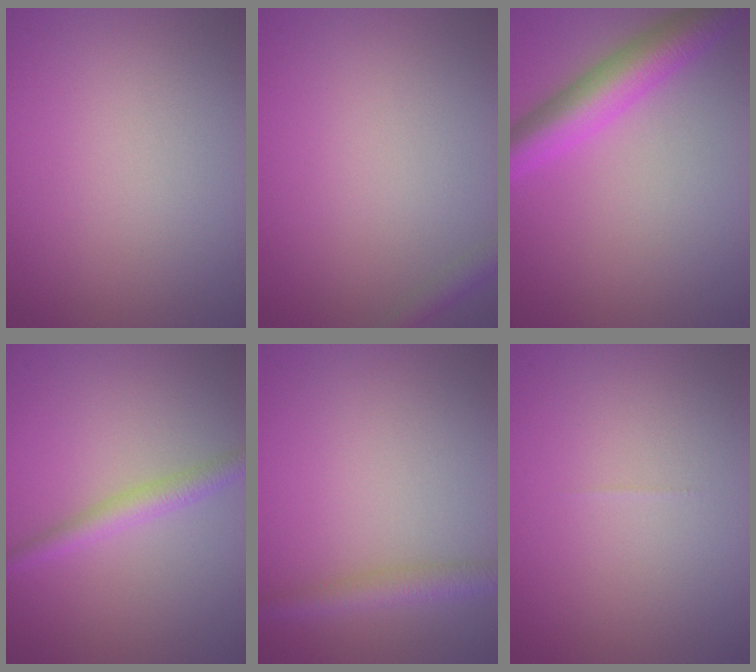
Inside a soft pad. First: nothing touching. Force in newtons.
{"total": 1.4, "press": 1.3, "slide": 0.1}
{"total": 6.1, "press": 6.1, "slide": 0.1}
{"total": 2.2, "press": 2.2, "slide": 0.1}
{"total": 2.4, "press": 2.4, "slide": 0.2}
{"total": 0.0}